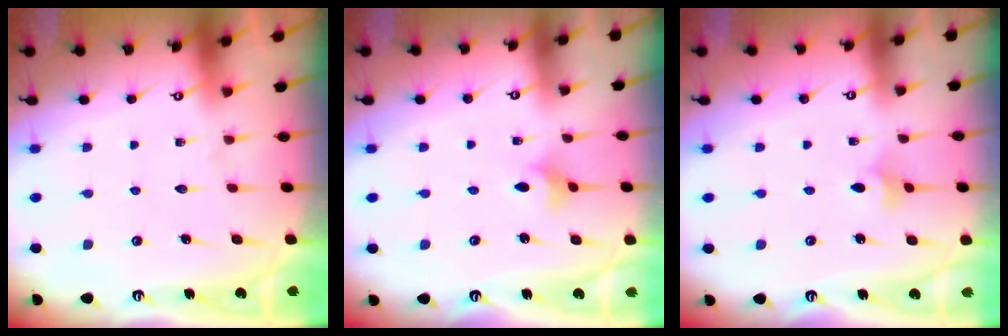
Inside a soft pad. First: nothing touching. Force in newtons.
{"total": 2.7, "press": 2.6, "slide": 0.6}
{"total": 3.4, "press": 3.3, "slide": 0.7}